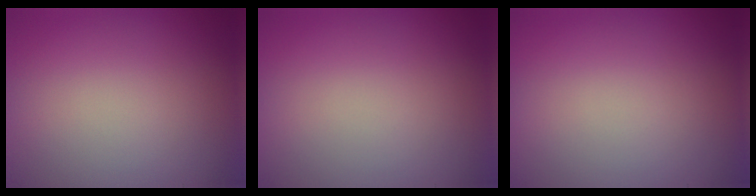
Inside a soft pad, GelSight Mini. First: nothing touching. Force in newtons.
{"total": 0.0}
{"total": 0.0}